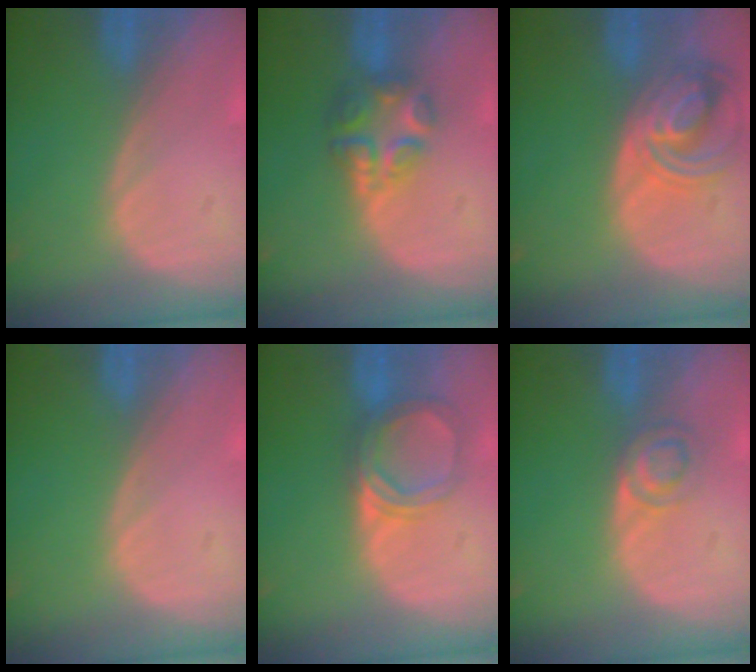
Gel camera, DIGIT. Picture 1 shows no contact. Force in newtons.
{"total": 6.1, "press": 5.4, "slide": 2.9}
{"total": 7.5, "press": 6.7, "slide": 3.5}
{"total": 0.0}
{"total": 5.3, "press": 5.0, "slide": 1.8}
{"total": 3.3, "press": 3.3, "slide": 0.4}